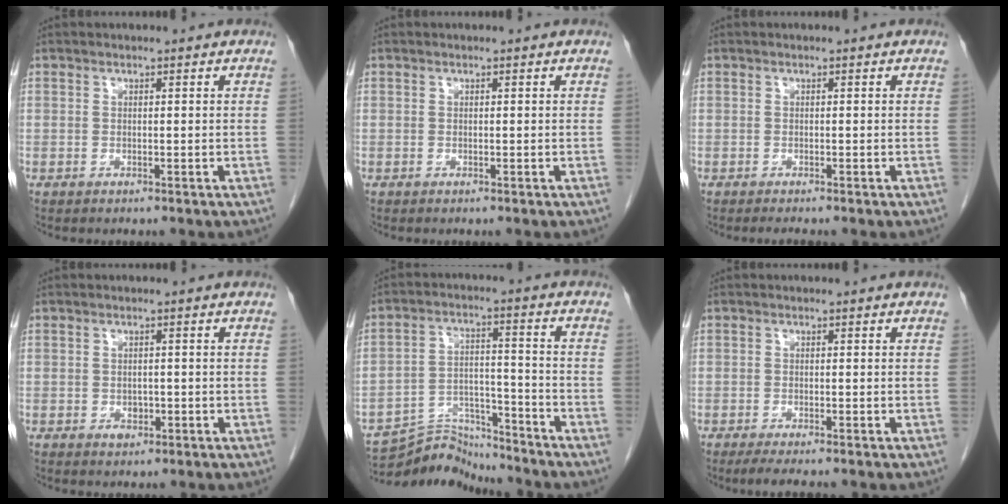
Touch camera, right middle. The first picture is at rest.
{"total": 0.0}
{"total": 1.0, "force": [-0.9, -0.1, 0.4], "torque": [-0.008, -0.003, -0.013]}
{"total": 1.5, "force": [-0.6, 1.2, 0.8], "torque": [-0.011, 0.003, -0.003]}
{"total": 9.0, "force": [-8.9, 0.9, -0.5], "torque": [0.012, 0.026, -0.160]}
{"total": 2.9, "force": [-2.3, 0.2, 1.8], "torque": [-0.031, -0.008, -0.036]}